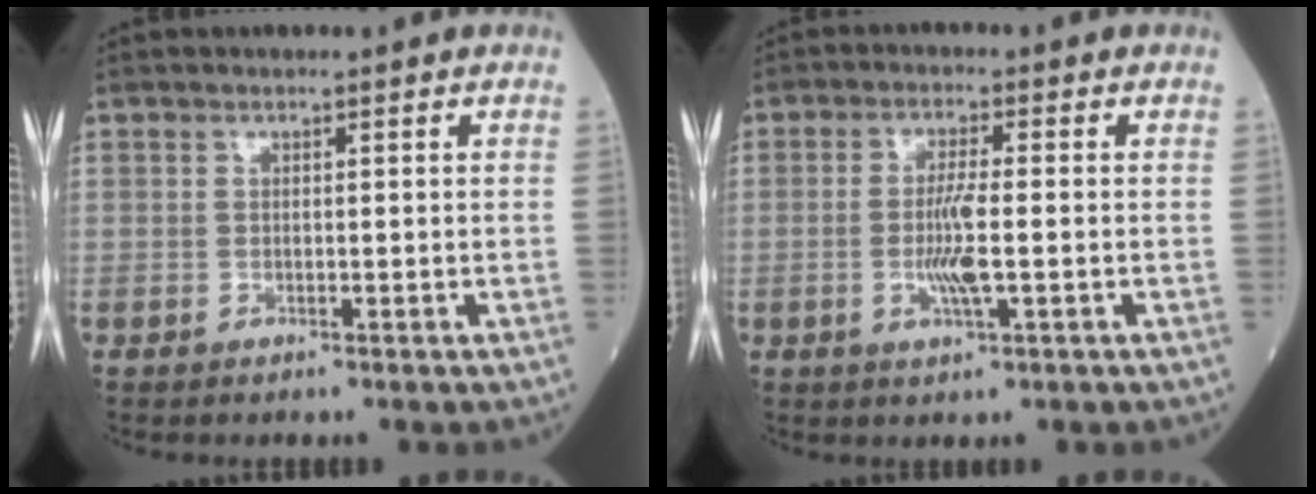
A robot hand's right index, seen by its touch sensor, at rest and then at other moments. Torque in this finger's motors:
{"motor_torque": [1.13, -0.23, 0.60, 0.16]}